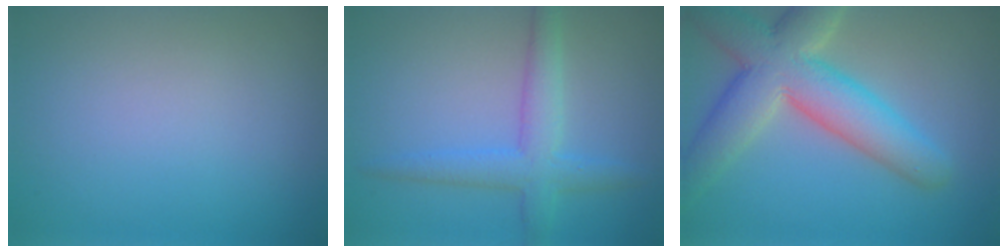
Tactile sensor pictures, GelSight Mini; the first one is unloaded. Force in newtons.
{"total": 3.9, "press": 3.9, "slide": 0.0}
{"total": 8.8, "press": 8.8, "slide": 0.6}